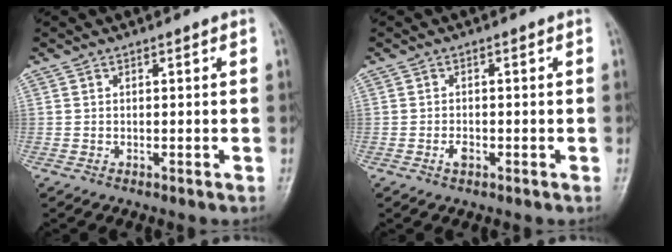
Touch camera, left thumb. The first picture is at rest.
{"total": 1.8, "force": [-0.8, 1.0, 1.2], "torque": [-0.019, 0.005, -0.014]}